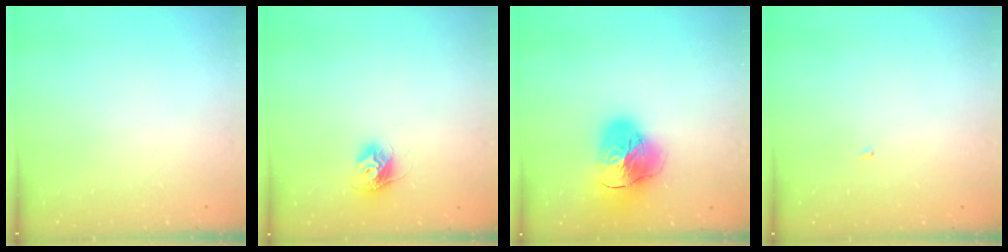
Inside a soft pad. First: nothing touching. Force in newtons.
{"total": 9.5, "press": 9.5, "slide": 0.2}
{"total": 23.3, "press": 23.2, "slide": 2.4}
{"total": 1.4, "press": 1.3, "slide": 0.1}